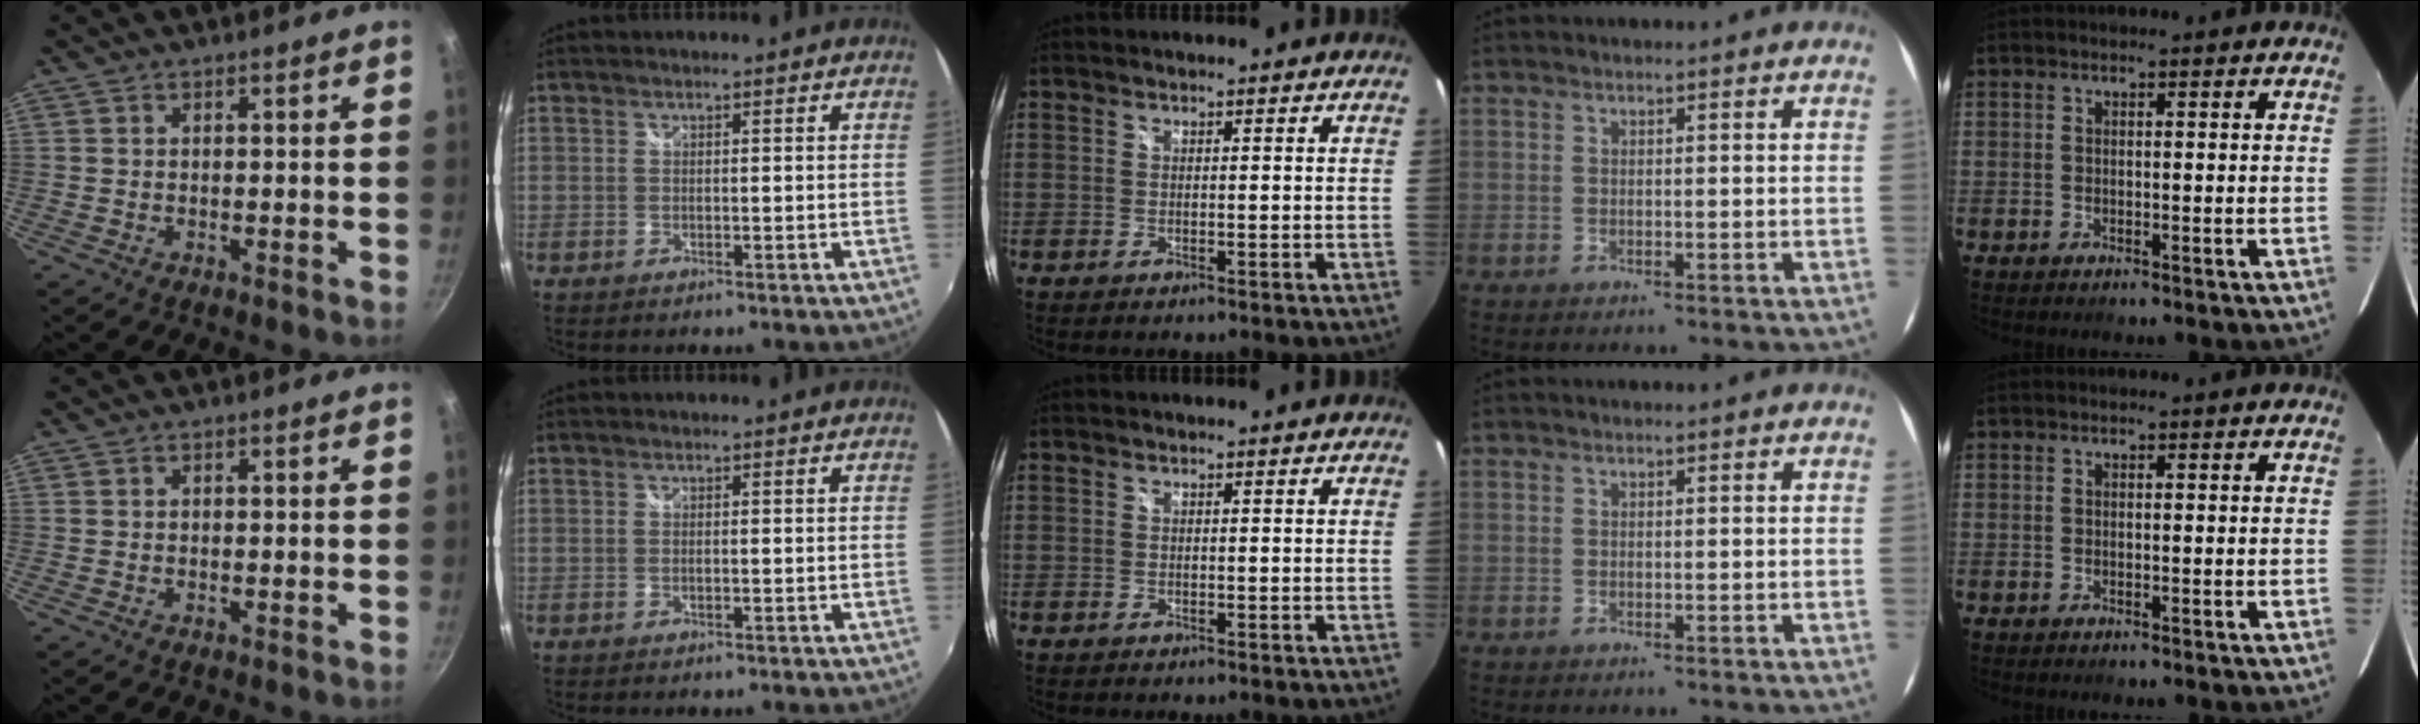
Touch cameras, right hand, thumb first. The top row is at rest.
{}